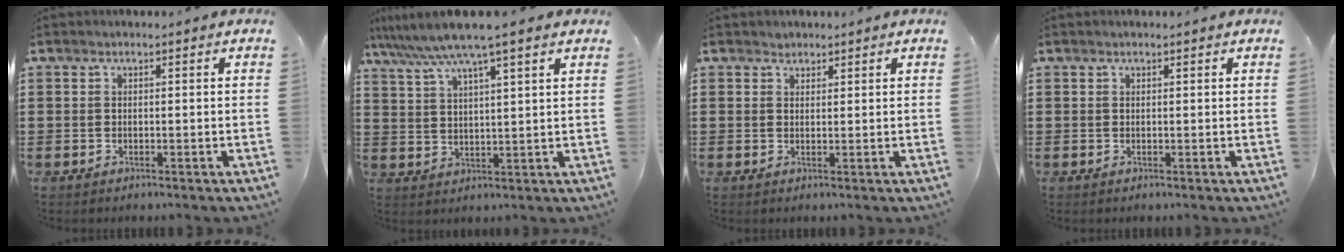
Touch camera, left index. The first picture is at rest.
{"total": 7.1, "force": [5.5, 0.0, 4.4], "torque": [-0.102, -0.021, 0.095]}
{"total": 1.3, "force": [1.1, 0.6, -0.1], "torque": [-0.002, 0.003, 0.023]}
{"total": 0.0}